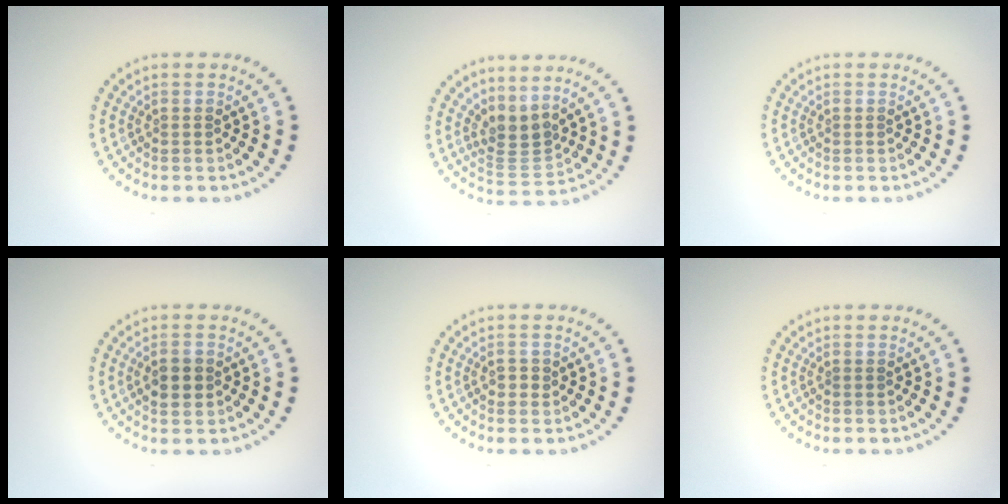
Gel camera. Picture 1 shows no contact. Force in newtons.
{"total": 2.8, "press": 2.0, "slide": 2.0}
{"total": 0.0}
{"total": 2.4, "press": 2.4, "slide": 0.1}
{"total": 1.0, "press": 0.9, "slide": 0.2}
{"total": 0.0}